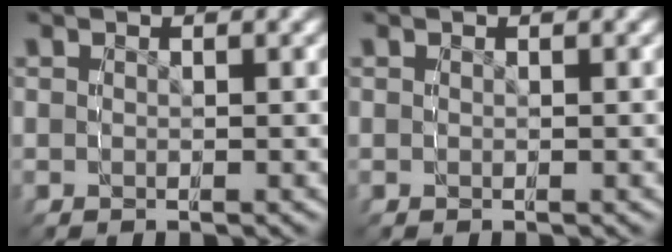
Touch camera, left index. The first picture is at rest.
{"total": 0.0}